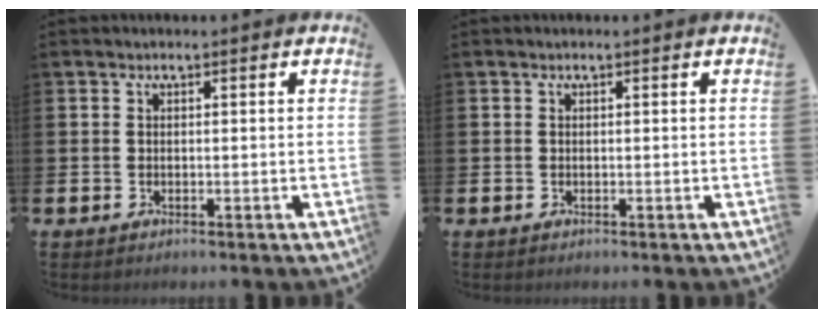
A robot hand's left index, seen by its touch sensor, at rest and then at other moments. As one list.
[{"total": 0.0}]